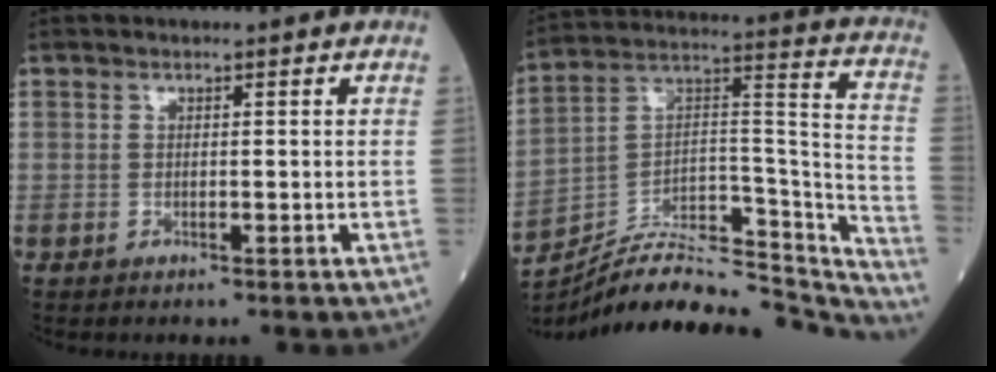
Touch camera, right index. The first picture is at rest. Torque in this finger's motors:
{"motor_torque": [-0.82, -1.32, -0.59, -0.13]}